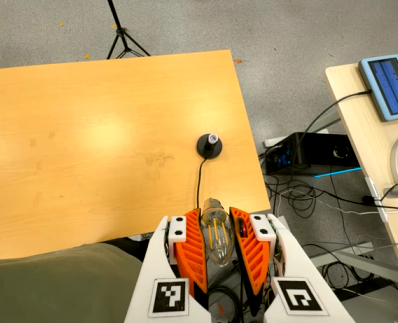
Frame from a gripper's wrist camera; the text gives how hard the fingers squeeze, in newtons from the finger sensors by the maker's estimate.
{"total": 22.4, "left": 24.8, "right": 20.0}